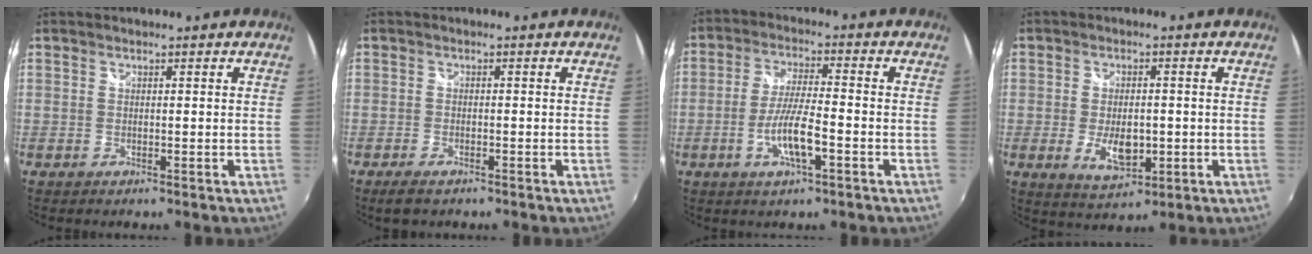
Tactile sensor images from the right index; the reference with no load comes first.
{"total": 3.5, "force": [-2.6, 1.3, 1.9], "torque": [-0.048, -0.010, -0.048]}
{"total": 8.0, "force": [-3.1, 1.3, 7.3], "torque": [-0.144, -0.001, -0.058]}
{"total": 7.1, "force": [-1.5, 3.7, 5.9], "torque": [-0.112, -0.009, -0.019]}